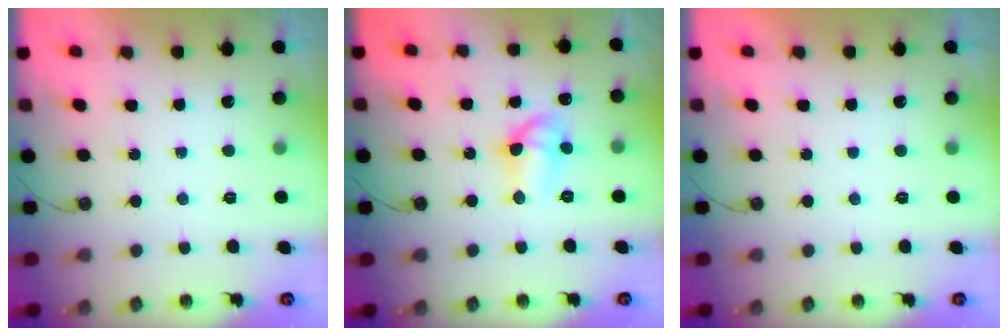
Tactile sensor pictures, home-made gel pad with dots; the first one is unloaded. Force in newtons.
{"total": 8.8, "press": 8.7, "slide": 1.5}
{"total": 0.0}